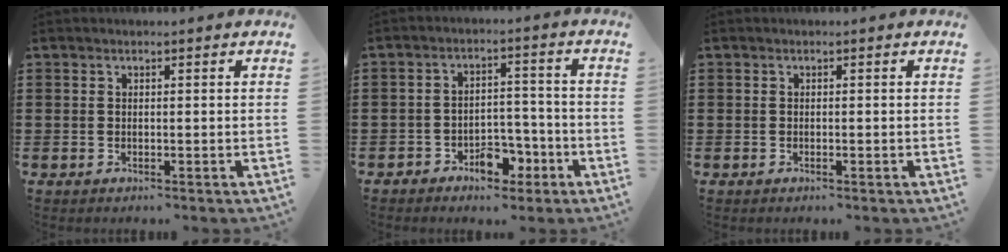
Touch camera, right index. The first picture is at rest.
{"total": 5.7, "force": [-3.7, 3.3, 2.8], "torque": [-0.042, 0.020, -0.066]}
{"total": 0.0}